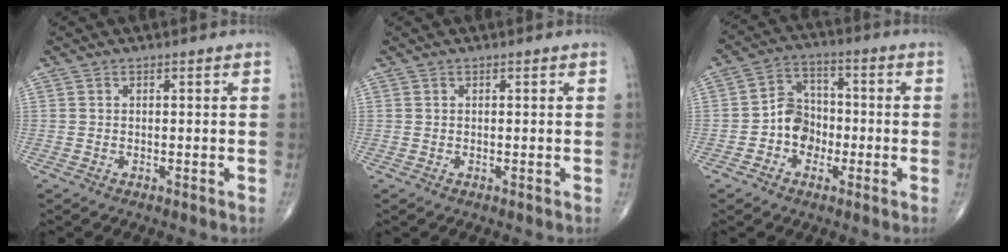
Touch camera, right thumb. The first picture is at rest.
{"total": 0.0}
{"total": 7.6, "force": [-2.1, 6.4, 3.5], "torque": [-0.028, 0.033, -0.049]}